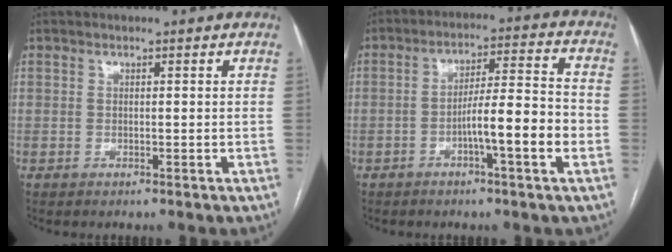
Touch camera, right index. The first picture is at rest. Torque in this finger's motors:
{"motor_torque": [1.59, -0.51, 0.73, 0.17]}